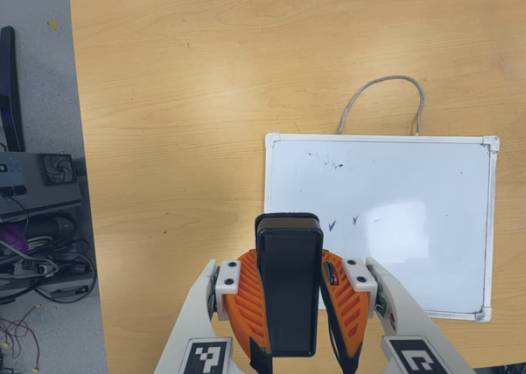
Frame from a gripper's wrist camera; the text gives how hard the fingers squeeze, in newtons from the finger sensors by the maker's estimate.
{"total": 9.4, "left": 7.4, "right": 11.3}